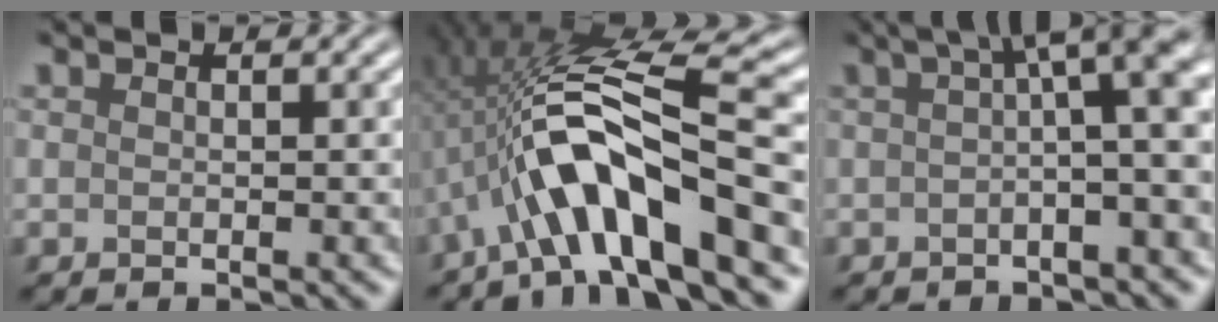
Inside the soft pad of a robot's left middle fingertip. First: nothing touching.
{"total": 8.8, "force": [-3.1, 1.9, 8.0], "torque": [-0.145, 0.015, -0.038]}
{"total": 6.9, "force": [0.8, 1.2, 6.7], "torque": [-0.083, 0.026, 0.015]}